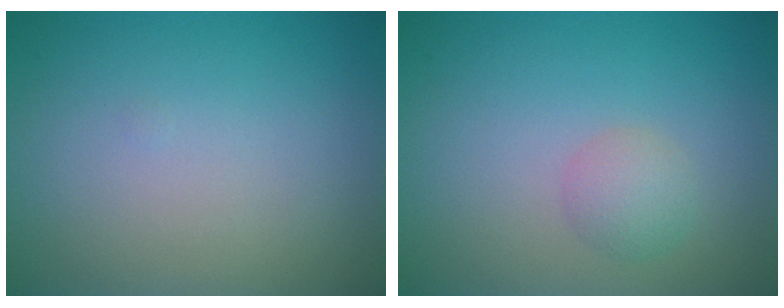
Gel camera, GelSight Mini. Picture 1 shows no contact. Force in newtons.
{"total": 1.8, "press": 1.8, "slide": 0.0}